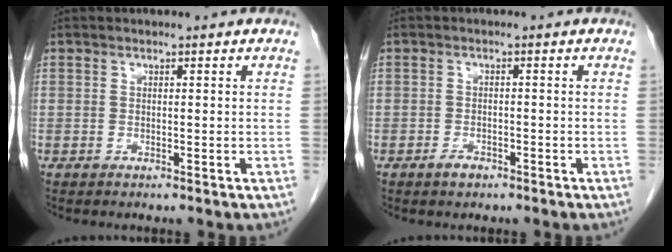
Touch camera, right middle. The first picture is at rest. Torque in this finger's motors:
{"motor_torque": [0.56, -0.23, 0.07, 0.03]}